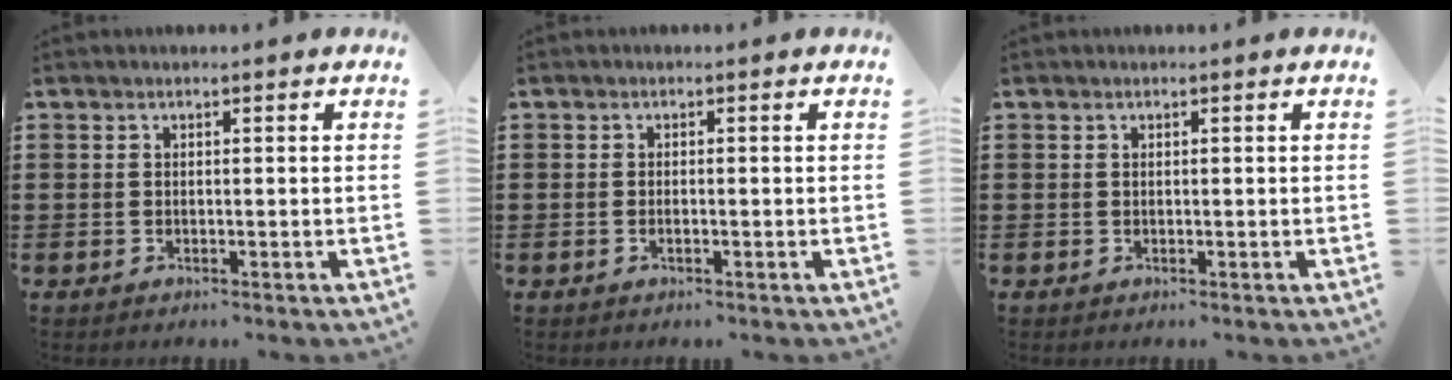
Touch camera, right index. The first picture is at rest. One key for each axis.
{"total": 0.5, "fx": -0.3, "fy": 0.1, "fz": 0.4, "tx": -0.009, "ty": -0.003, "tz": -0.004}
{"total": 0.0}